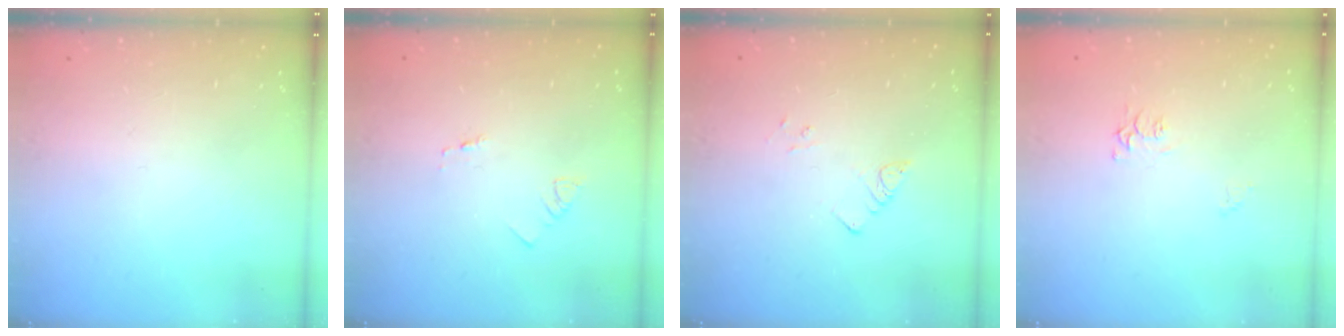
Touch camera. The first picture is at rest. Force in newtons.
{"total": 1.3, "press": 1.2, "slide": 0.1}
{"total": 5.3, "press": 5.2, "slide": 0.6}
{"total": 5.0, "press": 5.0, "slide": 0.7}